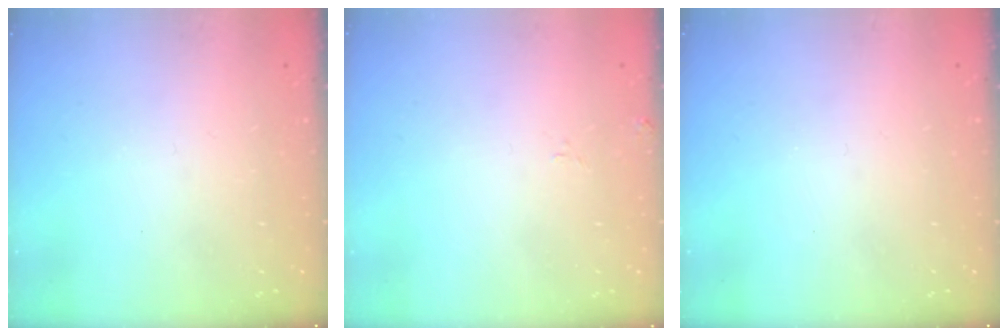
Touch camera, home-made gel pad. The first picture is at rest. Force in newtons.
{"total": 1.2, "press": 1.2, "slide": 0.4}
{"total": 0.0}